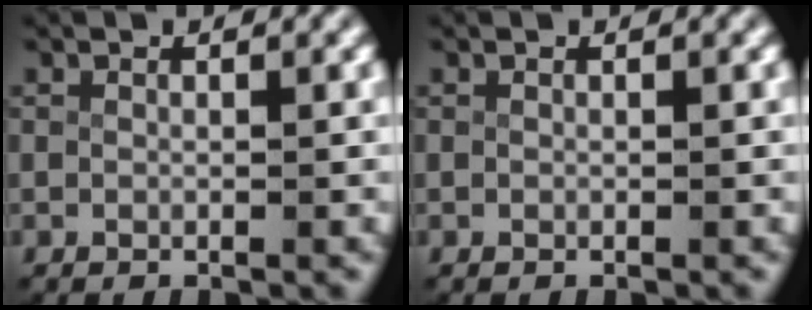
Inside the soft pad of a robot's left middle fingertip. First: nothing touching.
{"total": 0.0}